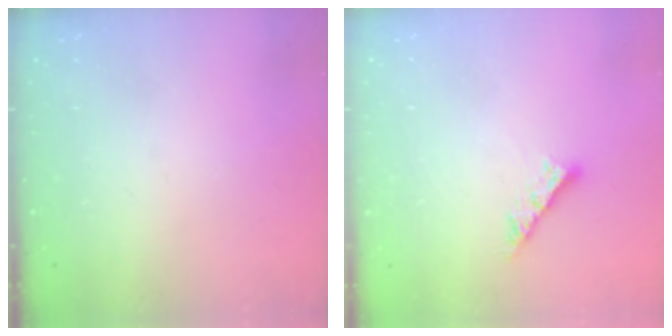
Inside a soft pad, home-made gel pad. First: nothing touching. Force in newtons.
{"total": 5.0, "press": 5.0, "slide": 0.3}